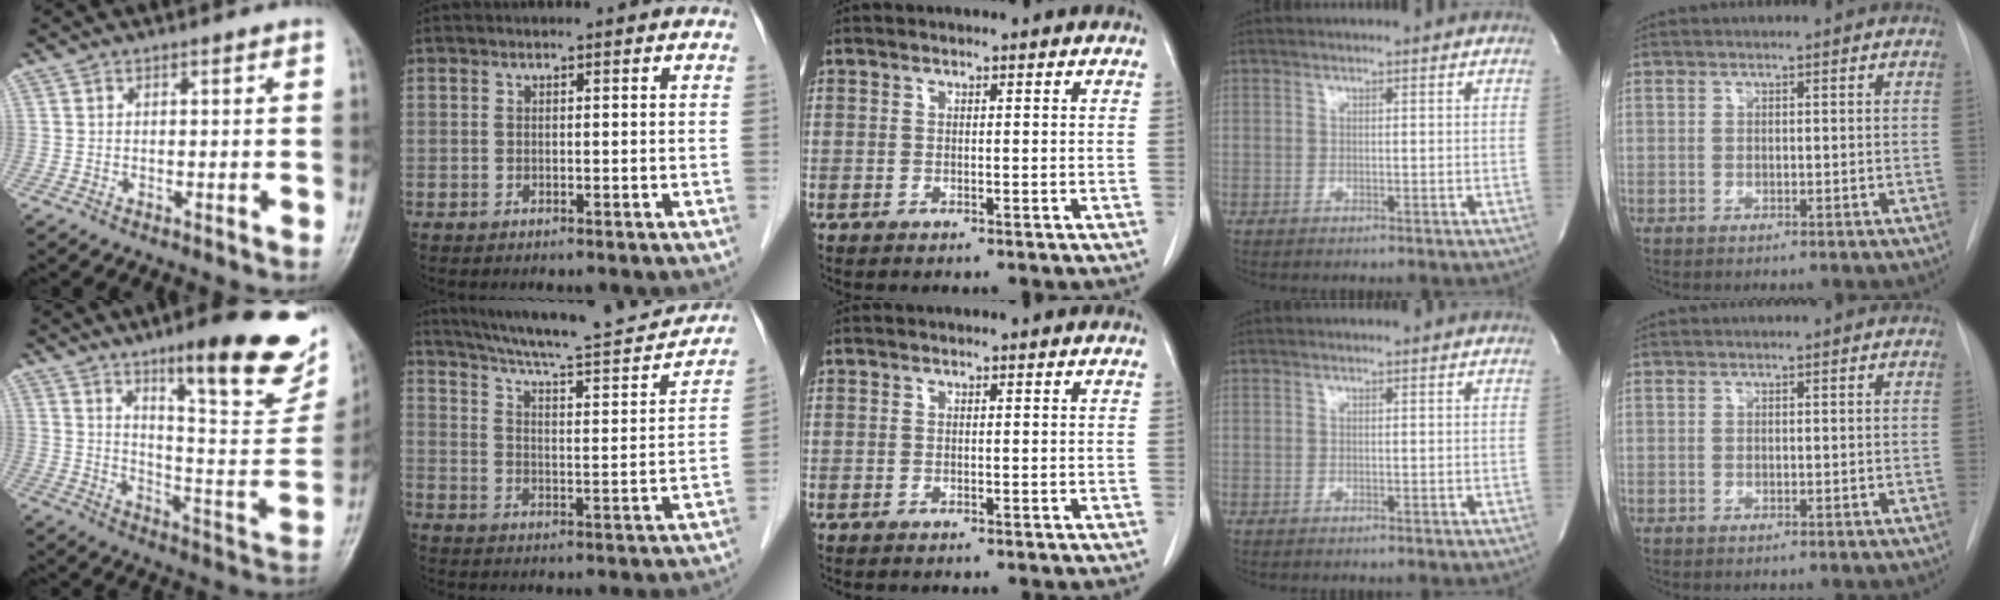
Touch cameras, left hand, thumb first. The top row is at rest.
{"thumb": {"total": 24.0, "force": [14.2, 6.0, 18.4], "torque": [-0.208, -0.063, 0.211]}, "index": {"total": 20.2, "force": [18.7, 1.5, 7.7], "torque": [-0.125, -0.020, 0.261]}}